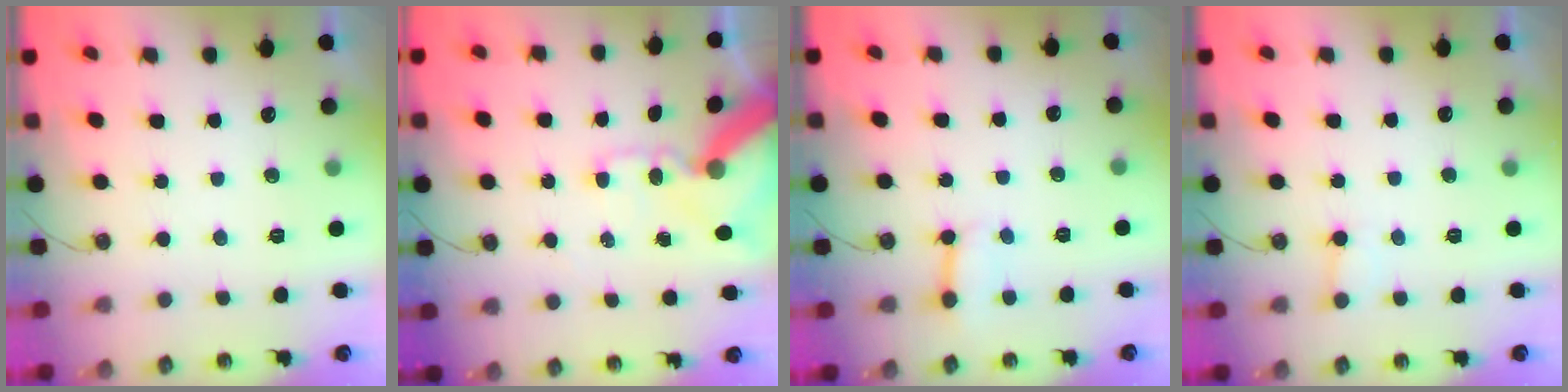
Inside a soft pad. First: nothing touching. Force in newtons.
{"total": 15.4, "press": 15.2, "slide": 2.4}
{"total": 3.7, "press": 3.7, "slide": 0.4}
{"total": 4.9, "press": 4.9, "slide": 0.6}